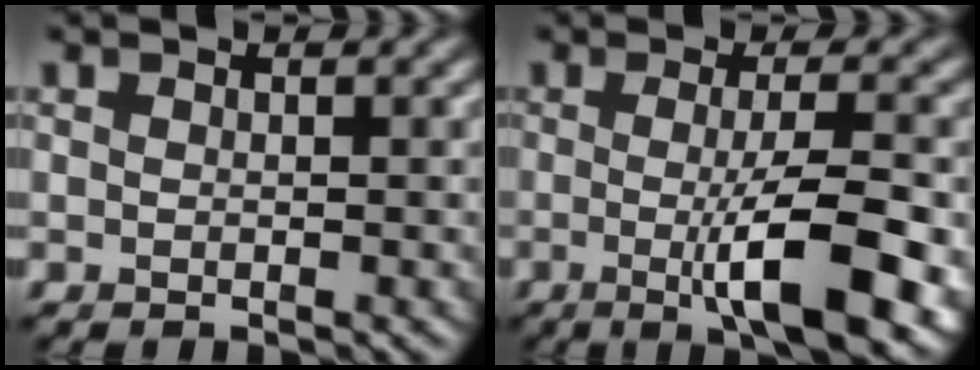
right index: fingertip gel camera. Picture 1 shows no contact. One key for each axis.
{"total": 8.8, "fx": -1.8, "fy": 2.1, "fz": 8.4, "tx": -0.119, "ty": -0.014, "tz": -0.026}